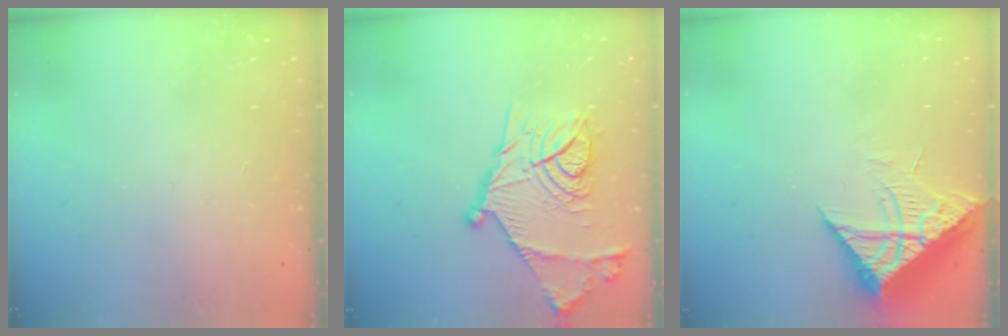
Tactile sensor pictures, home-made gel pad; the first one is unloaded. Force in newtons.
{"total": 19.6, "press": 19.6, "slide": 0.6}
{"total": 11.8, "press": 11.7, "slide": 1.2}